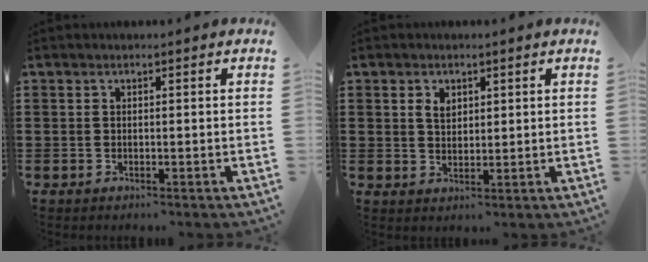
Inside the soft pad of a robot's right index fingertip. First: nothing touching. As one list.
[{"total": 2.5, "force": [1.1, 1.7, 1.5], "torque": [-0.035, 0.006, 0.020]}]